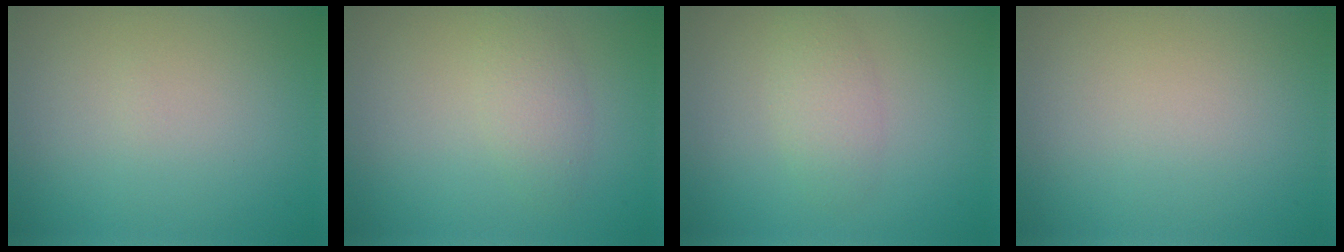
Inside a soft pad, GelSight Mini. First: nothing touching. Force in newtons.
{"total": 2.1, "press": 2.1, "slide": 0.1}
{"total": 2.2, "press": 2.2, "slide": 0.1}
{"total": 0.0}